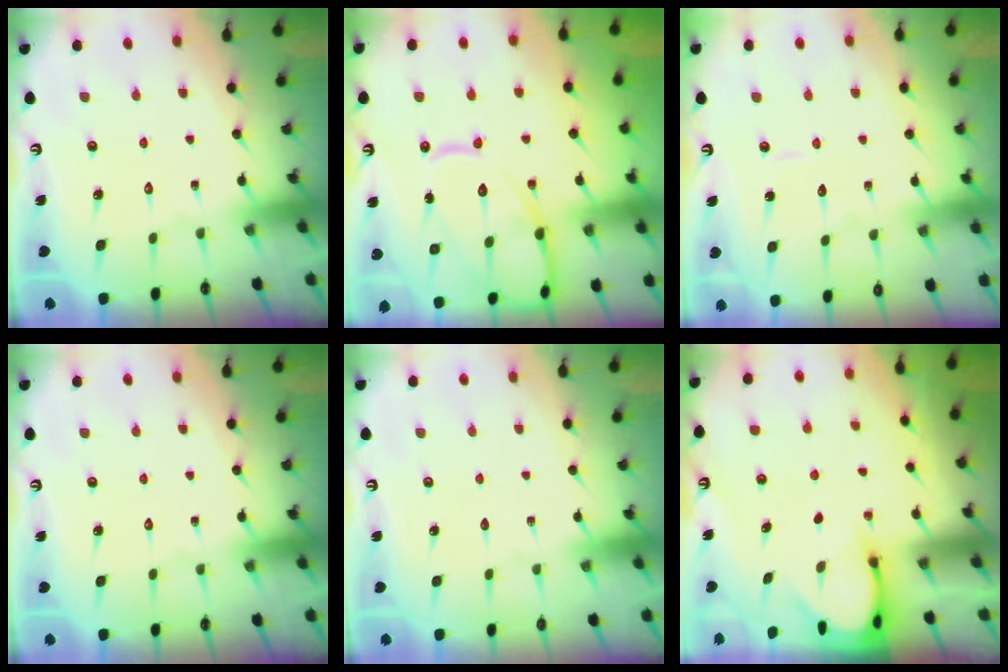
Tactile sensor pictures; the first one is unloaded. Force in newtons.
{"total": 15.1, "press": 15.1, "slide": 1.1}
{"total": 3.5, "press": 3.5, "slide": 0.2}
{"total": 0.0}
{"total": 0.0}
{"total": 3.6, "press": 3.6, "slide": 0.3}